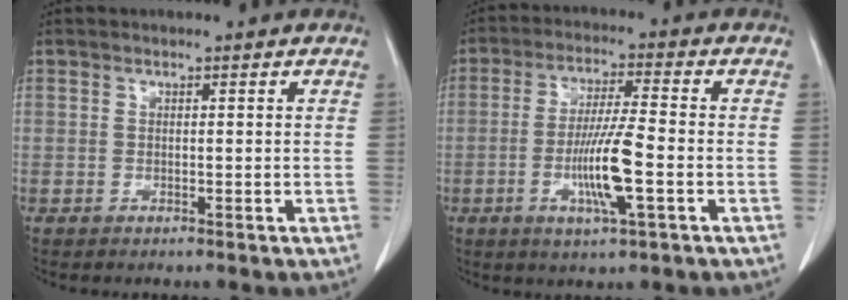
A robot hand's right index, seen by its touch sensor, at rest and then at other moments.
{"total": 9.2, "force": [-2.5, 0.2, 8.8], "torque": [-0.167, -0.008, -0.047]}